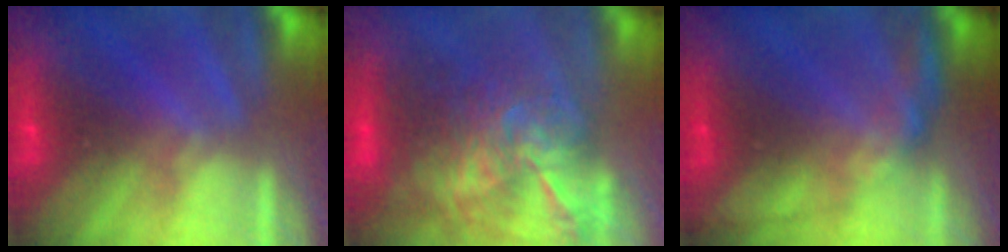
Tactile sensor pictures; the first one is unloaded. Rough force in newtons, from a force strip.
{"total": 9.5}
{"total": 2.6}